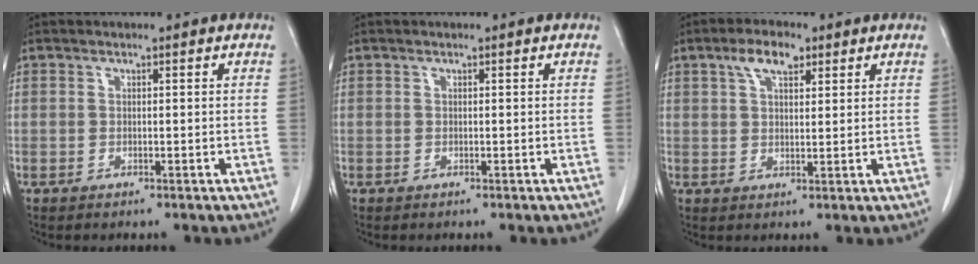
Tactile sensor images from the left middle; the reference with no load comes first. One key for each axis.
{"total": 0.0}
{"total": 5.0, "fx": 2.9, "fy": 2.1, "fz": 3.6, "tx": -0.072, "ty": 0.013, "tz": 0.053}